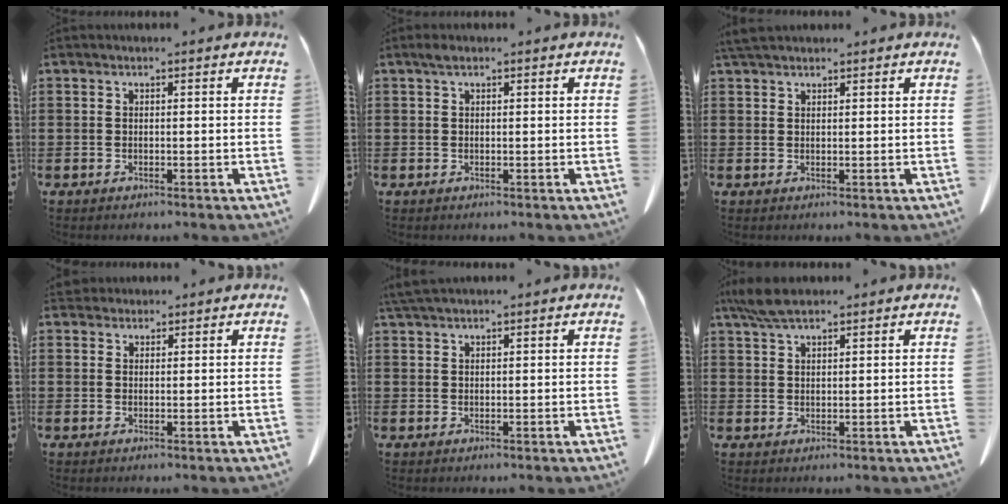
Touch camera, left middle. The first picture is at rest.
{"total": 1.0, "force": [0.6, 0.6, 0.6], "torque": [-0.015, 0.003, 0.011]}
{"total": 2.4, "force": [2.1, 0.6, 1.0], "torque": [-0.026, 0.002, 0.041]}
{"total": 1.9, "force": [1.8, 0.7, 0.2], "torque": [-0.009, 0.003, 0.036]}
{"total": 2.2, "force": [1.9, 0.2, 1.1], "torque": [-0.027, 0.000, 0.037]}
{"total": 4.6, "force": [3.4, 1.3, 2.7], "torque": [-0.062, -0.001, 0.065]}